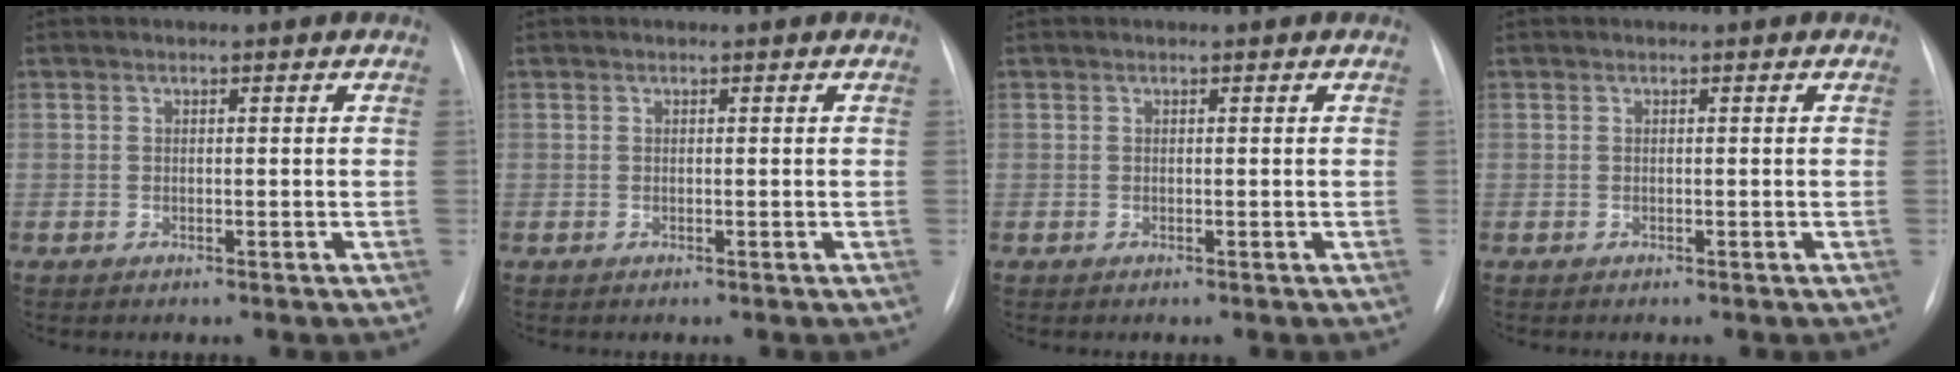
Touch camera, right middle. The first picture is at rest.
{"total": 0.0}
{"total": 0.0}
{"total": 0.0}